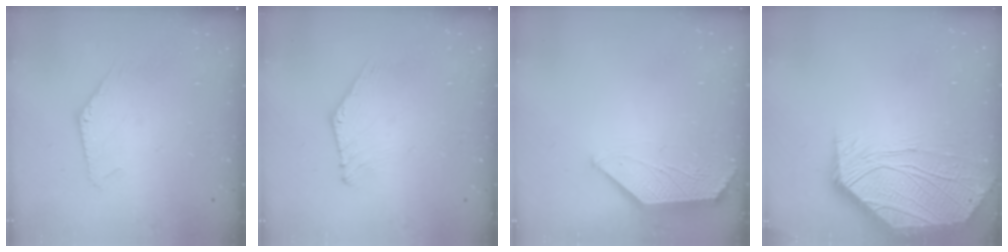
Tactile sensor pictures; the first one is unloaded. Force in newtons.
{"total": 2.0, "press": 2.0, "slide": 0.0}
{"total": 1.7, "press": 1.6, "slide": 0.3}
{"total": 7.1, "press": 7.1, "slide": 0.9}